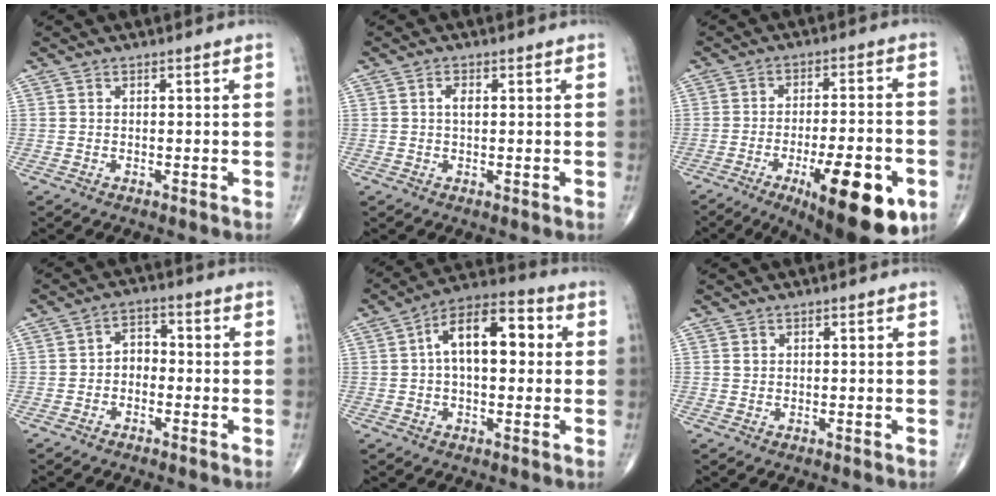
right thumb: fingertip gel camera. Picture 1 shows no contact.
{"total": 1.8, "force": [0.4, 0.9, 1.6], "torque": [-0.029, 0.000, 0.006]}
{"total": 20.1, "force": [-8.5, 6.2, 17.1], "torque": [-0.202, 0.021, -0.111]}
{"total": 4.0, "force": [-1.1, 2.9, 2.4], "torque": [-0.020, 0.024, -0.031]}
{"total": 13.3, "force": [1.7, 7.0, 11.1], "torque": [-0.164, 0.034, 0.017]}
{"total": 0.7, "force": [0.3, 0.6, 0.3], "torque": [-0.001, 0.000, 0.007]}